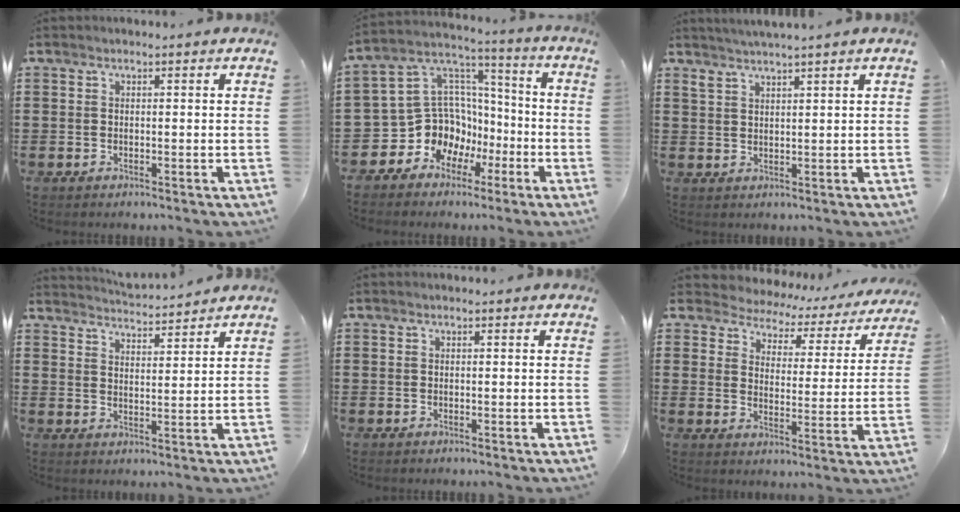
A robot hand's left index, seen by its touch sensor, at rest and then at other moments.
{"total": 10.9, "force": [-4.4, 9.8, 2.2], "torque": [-0.095, -0.011, -0.075]}
{"total": 2.0, "force": [1.8, -0.4, 0.6], "torque": [-0.015, 0.001, 0.035]}
{"total": 3.5, "force": [3.5, -0.4, 0.0], "torque": [-0.013, -0.024, 0.060]}
{"total": 0.0}
{"total": 3.2, "force": [3.0, 1.2, -0.1], "torque": [-0.025, -0.024, 0.042]}